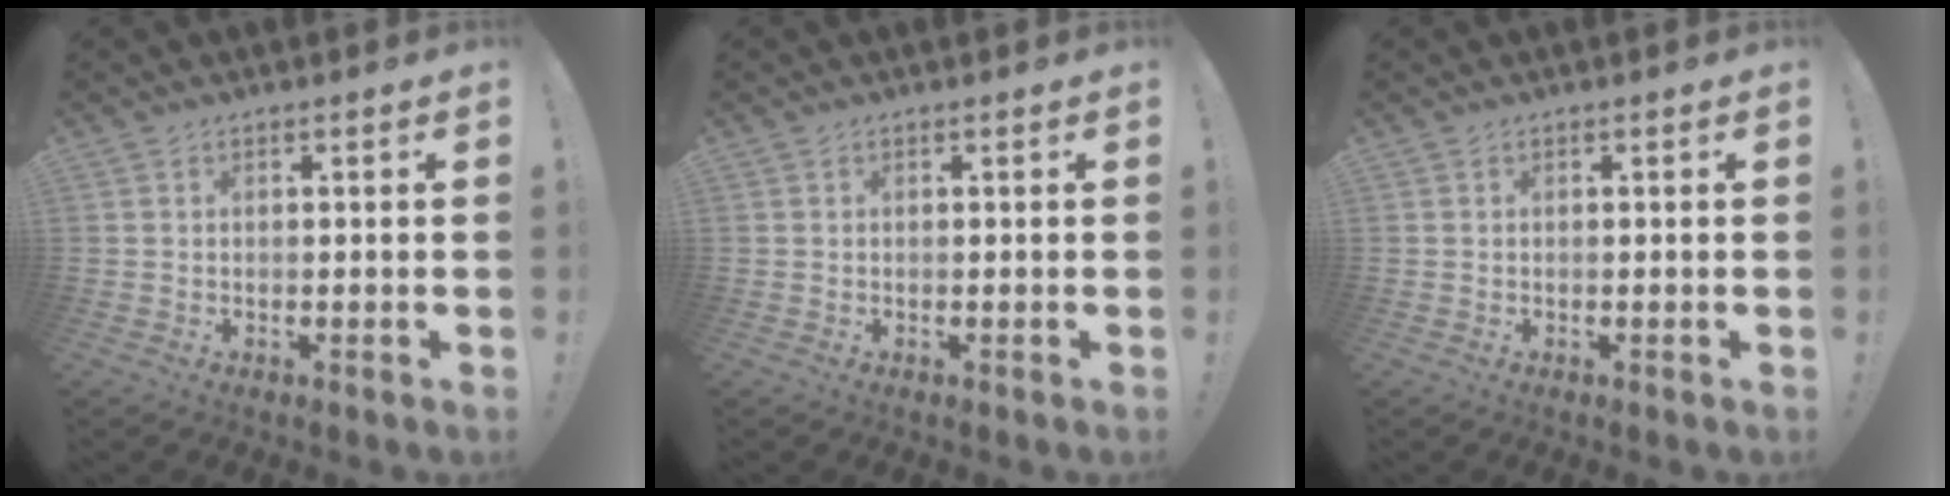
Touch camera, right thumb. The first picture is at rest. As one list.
[{"total": 0.0}, {"total": 0.0}]